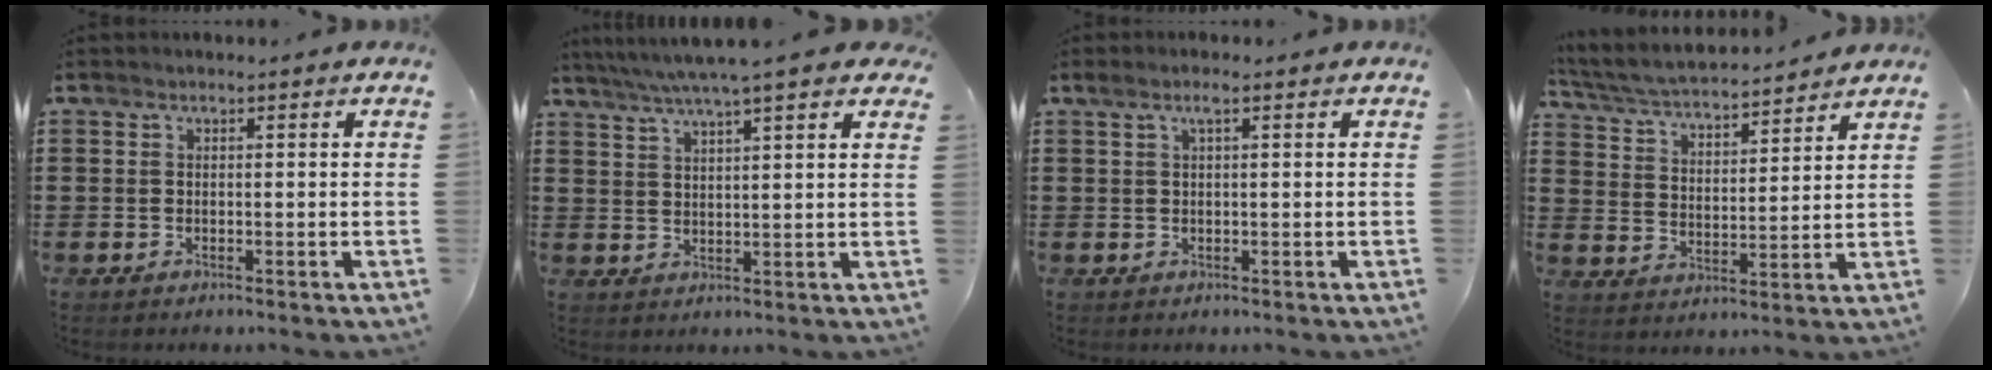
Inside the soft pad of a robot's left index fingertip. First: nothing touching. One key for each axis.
{"total": 5.3, "fx": 4.2, "fy": 0.3, "fz": 3.2, "tx": -0.073, "ty": -0.010, "tz": 0.071}
{"total": 1.8, "fx": 0.6, "fy": 0.2, "fz": 1.6, "tx": -0.033, "ty": 0.002, "tz": 0.010}
{"total": 4.6, "fx": 4.4, "fy": 0.3, "fz": 1.4, "tx": -0.049, "ty": -0.029, "tz": 0.071}